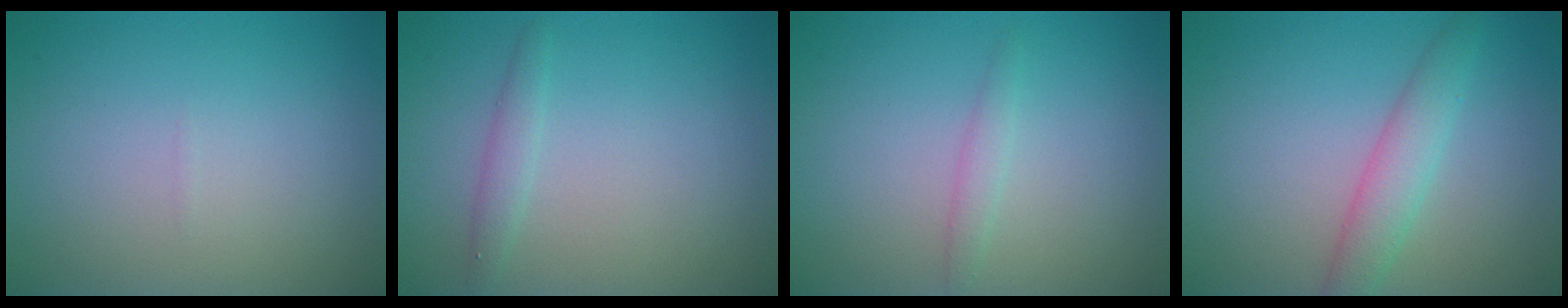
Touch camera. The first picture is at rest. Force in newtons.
{"total": 1.3, "press": 1.3, "slide": 0.1}
{"total": 1.0, "press": 1.0, "slide": 0.1}
{"total": 3.1, "press": 3.0, "slide": 0.2}